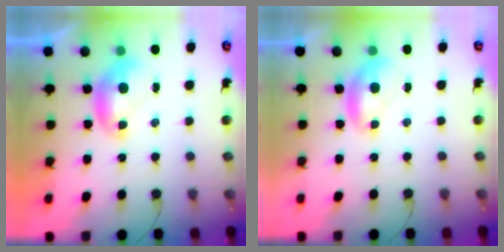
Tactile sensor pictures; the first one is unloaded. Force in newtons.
{"total": 1.1, "press": 0.8, "slide": 0.8}